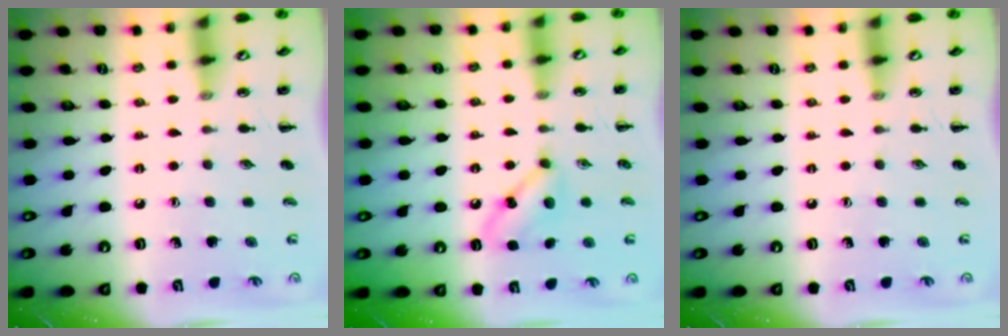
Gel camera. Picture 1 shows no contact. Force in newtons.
{"total": 7.2, "press": 7.0, "slide": 1.7}
{"total": 0.0}